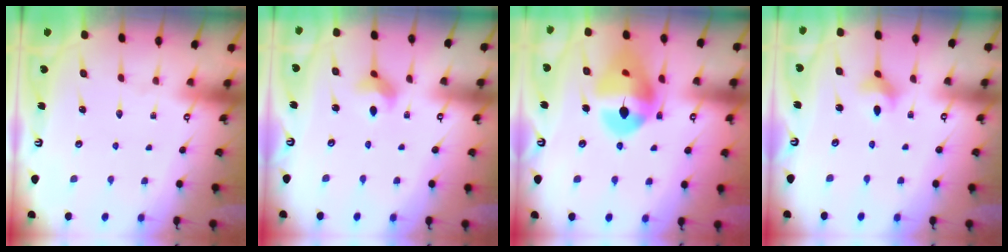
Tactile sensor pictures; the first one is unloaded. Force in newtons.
{"total": 3.9, "press": 3.8, "slide": 0.6}
{"total": 17.6, "press": 17.5, "slide": 2.3}
{"total": 4.0, "press": 3.9, "slide": 0.7}